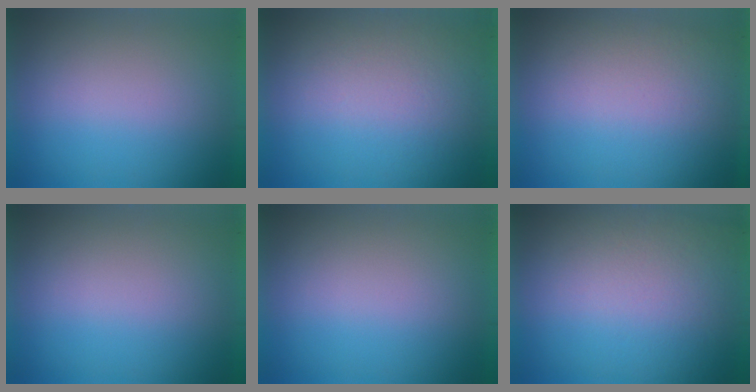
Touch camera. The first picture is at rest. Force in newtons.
{"total": 4.1}
{"total": 1.4}
{"total": 0.0}
{"total": 0.0}
{"total": 3.6}